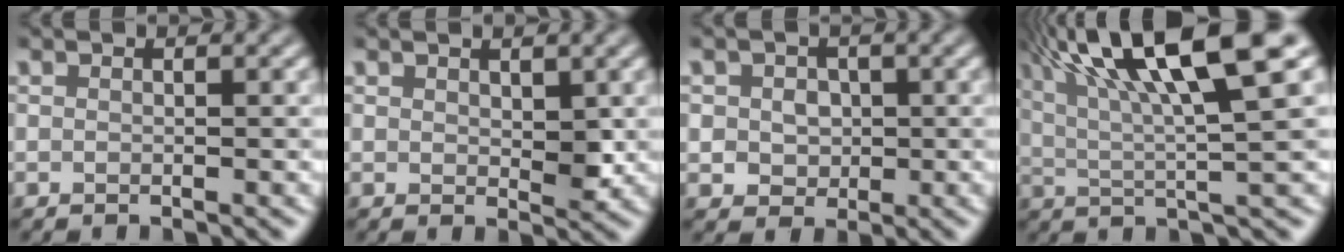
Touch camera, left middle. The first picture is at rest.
{"total": 1.4, "force": [0.6, 0.7, 1.1], "torque": [-0.016, -0.007, 0.014]}
{"total": 2.4, "force": [-0.2, 2.2, 1.1], "torque": [-0.010, -0.004, -0.009]}
{"total": 12.8, "force": [5.5, 2.6, 11.2], "torque": [-0.171, 0.020, 0.090]}